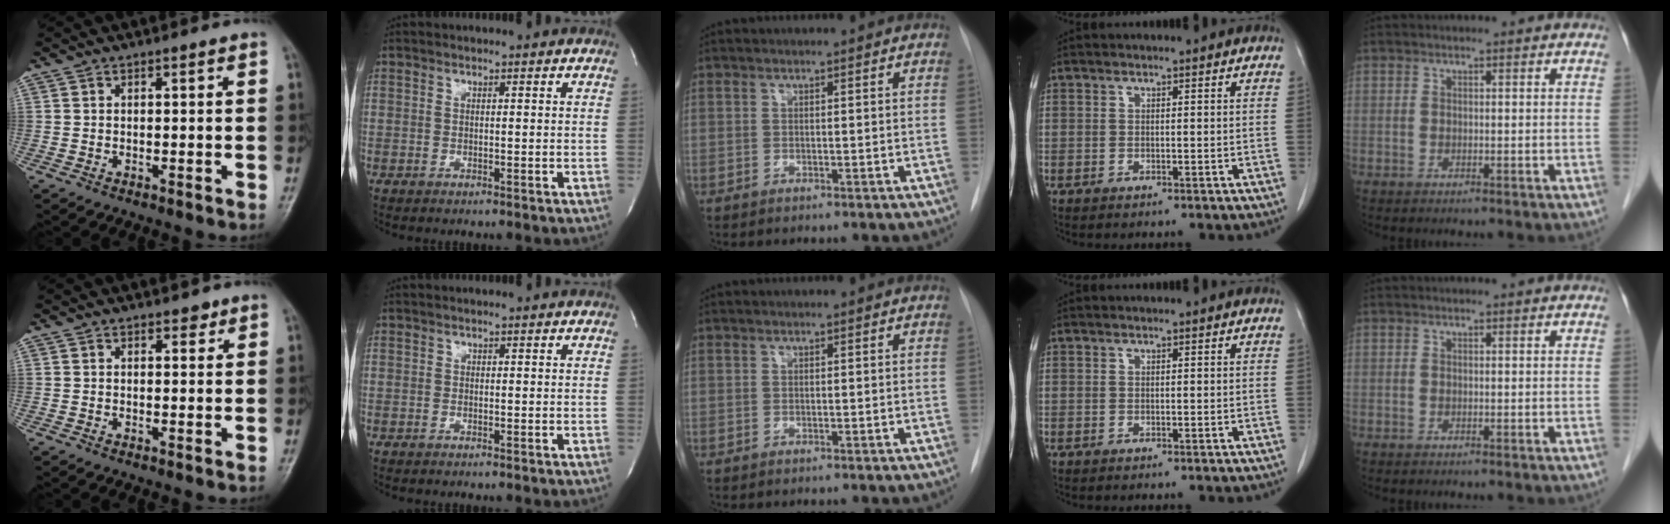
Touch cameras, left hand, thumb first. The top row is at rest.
{"thumb": {"total": 1.5, "force": [1.1, 0.9, 0.6], "torque": [0.004, -0.005, 0.012]}}